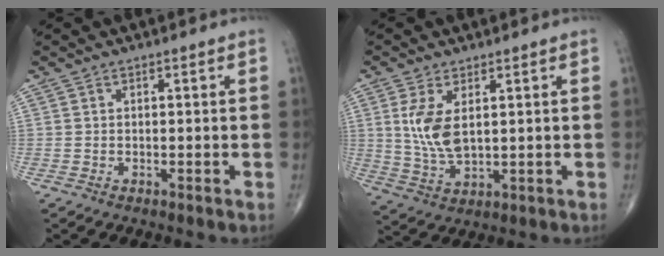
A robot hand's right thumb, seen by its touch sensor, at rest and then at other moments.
{"total": 8.1, "force": [2.0, 4.0, 6.8], "torque": [-0.139, -0.014, 0.050]}